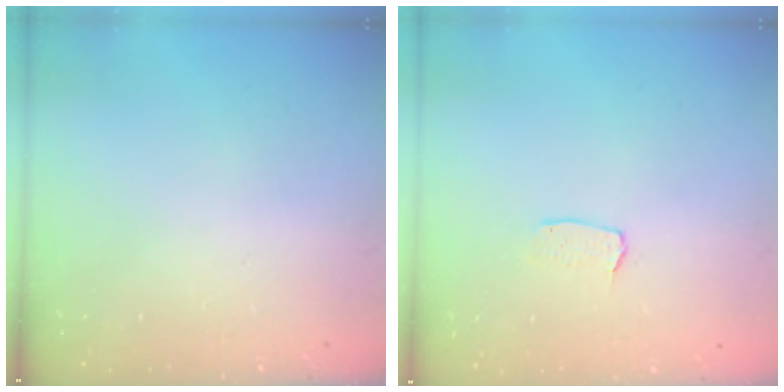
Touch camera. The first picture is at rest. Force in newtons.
{"total": 2.9, "press": 2.9, "slide": 0.2}